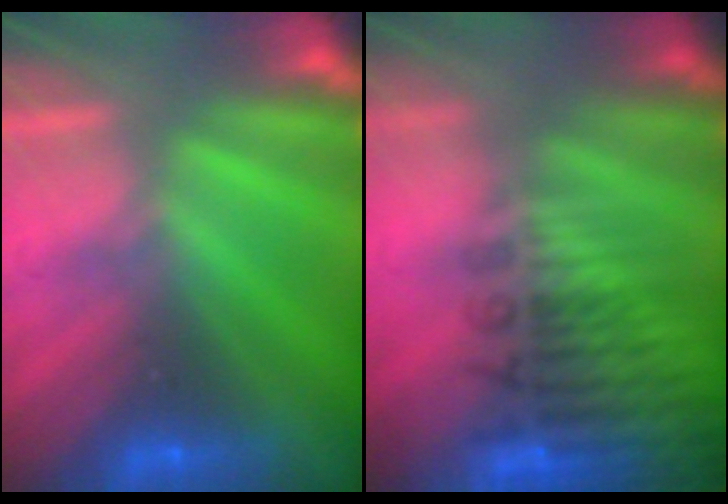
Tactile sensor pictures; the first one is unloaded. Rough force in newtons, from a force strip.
{"total": 8.6}